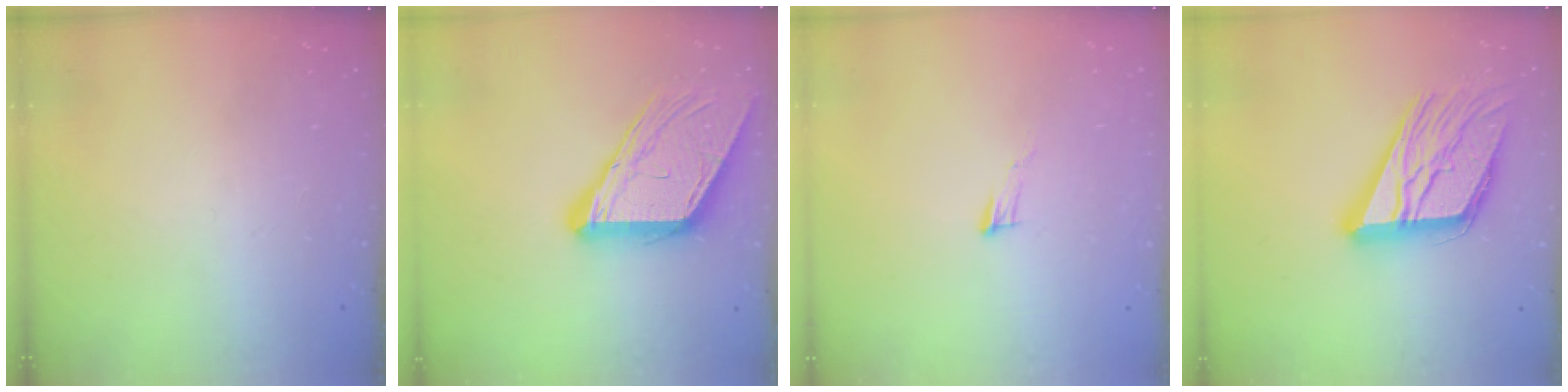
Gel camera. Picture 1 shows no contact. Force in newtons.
{"total": 14.0, "press": 13.9, "slide": 1.9}
{"total": 6.3, "press": 6.2, "slide": 1.0}
{"total": 19.6, "press": 19.5, "slide": 1.9}